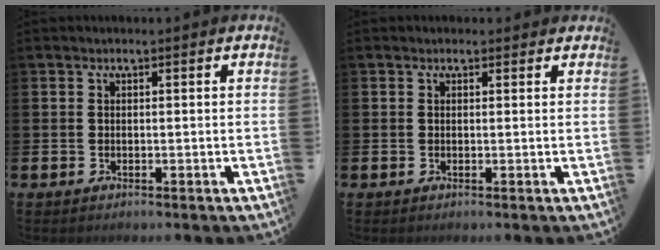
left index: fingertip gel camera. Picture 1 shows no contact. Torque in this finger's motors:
{"motor_torque": [1.01, -1.13, 0.27, 0.00]}